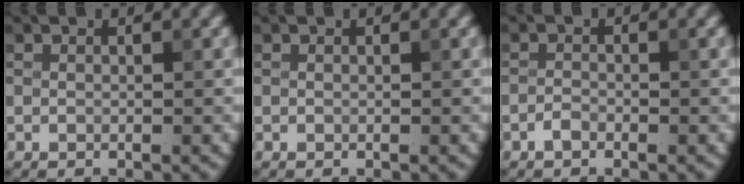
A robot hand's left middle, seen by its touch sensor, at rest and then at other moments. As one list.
[{"total": 0.0}, {"total": 0.9, "force": [-0.7, 0.4, 0.5], "torque": [-0.009, 0.002, -0.015]}]